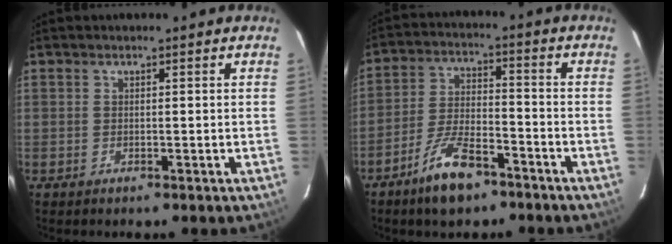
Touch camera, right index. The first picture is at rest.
{"total": 10.7, "force": [-7.5, 3.8, 6.7], "torque": [-0.139, 0.005, -0.132]}